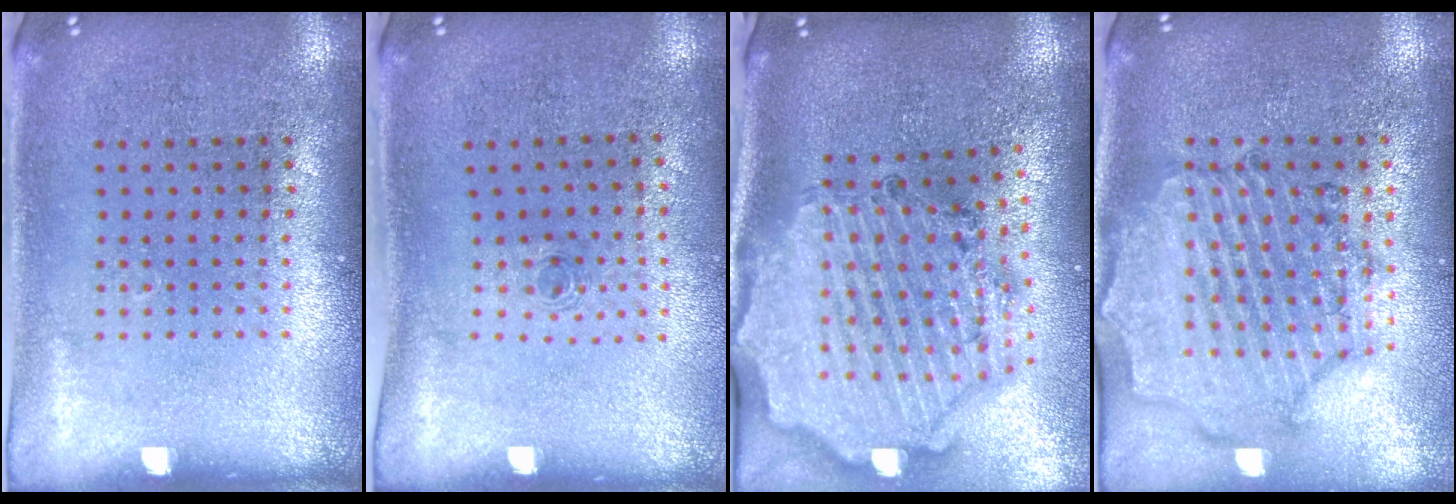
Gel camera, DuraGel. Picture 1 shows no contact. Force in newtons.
{"total": 0.7, "press": 0.3, "slide": 0.6}
{"total": 3.1, "press": 2.7, "slide": 1.4}
{"total": 1.6, "press": 1.6, "slide": 0.4}